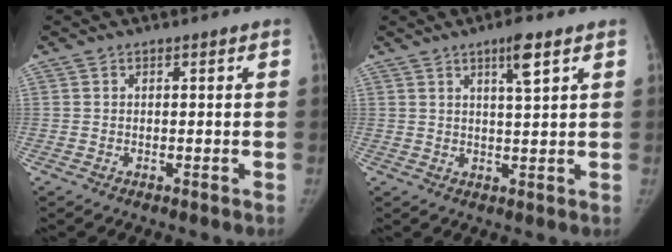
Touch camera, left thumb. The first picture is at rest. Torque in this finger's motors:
{"motor_torque": [0.25, -0.10, 0.47, -0.49, 0.20]}